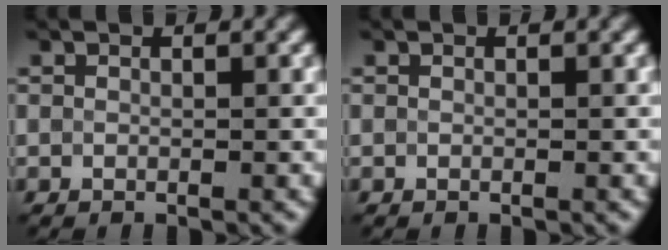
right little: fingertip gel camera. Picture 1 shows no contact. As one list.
[{"total": 0.0}]